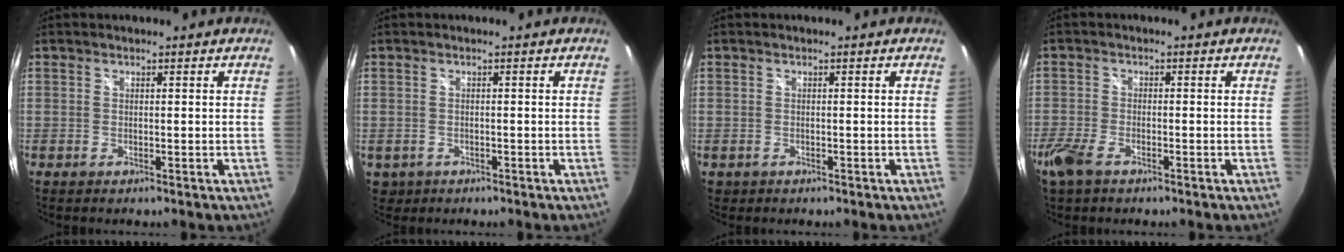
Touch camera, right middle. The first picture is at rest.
{"total": 3.0, "force": [-0.4, 2.8, 1.1], "torque": [-0.029, -0.004, 0.001]}
{"total": 0.7, "force": [0.2, 0.7, 0.0], "torque": [-0.001, -0.002, 0.005]}
{"total": 5.0, "force": [-3.4, 2.1, 3.0], "torque": [-0.086, -0.009, -0.067]}